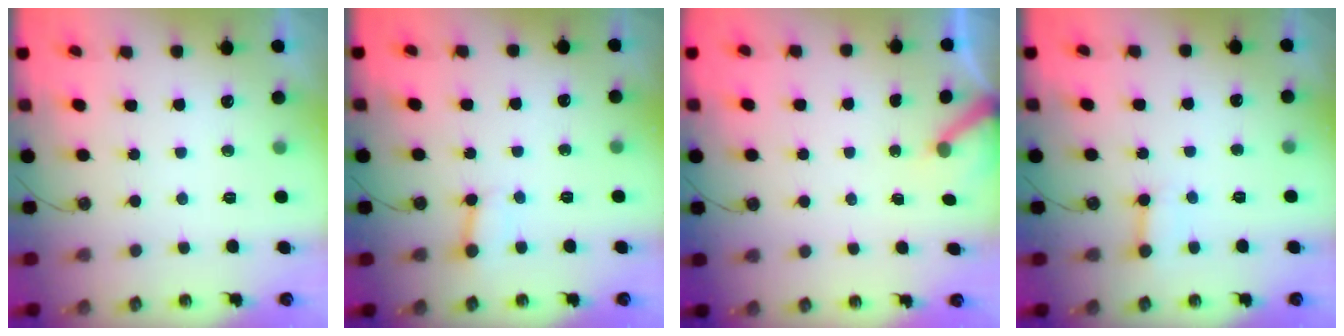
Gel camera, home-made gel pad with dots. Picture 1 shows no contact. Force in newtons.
{"total": 3.2, "press": 3.2, "slide": 0.3}
{"total": 2.9, "press": 2.9, "slide": 0.3}
{"total": 4.4, "press": 4.3, "slide": 0.5}